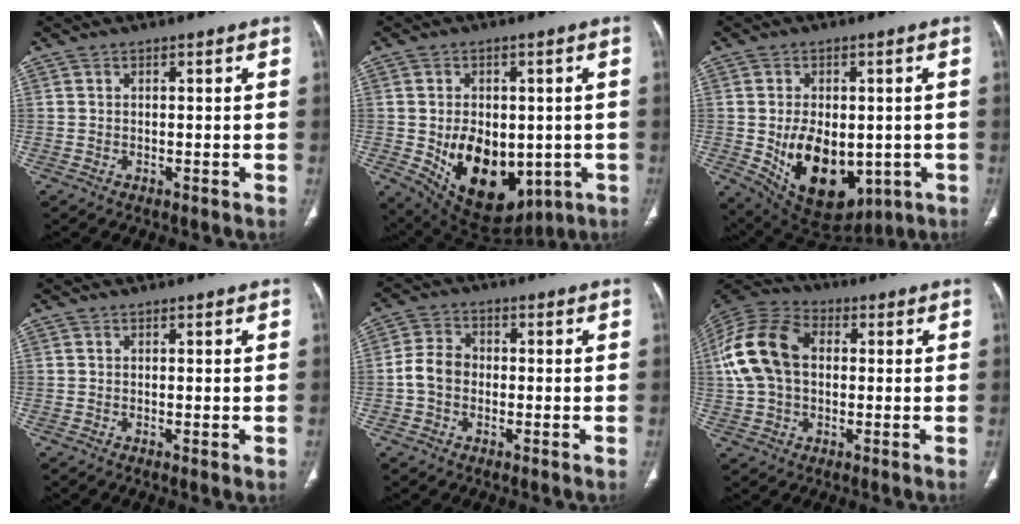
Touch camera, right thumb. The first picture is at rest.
{"total": 17.8, "force": [-2.7, 11.9, 12.9], "torque": [-0.166, -0.011, -0.005]}
{"total": 16.7, "force": [-2.8, 10.8, 12.4], "torque": [-0.169, -0.009, -0.010]}
{"total": 1.0, "force": [-0.1, 0.1, 1.0], "torque": [-0.021, -0.006, -0.002]}
{"total": 5.7, "force": [-0.9, 4.6, 3.3], "torque": [-0.054, 0.019, -0.025]}
{"total": 15.8, "force": [1.7, 11.0, 11.3], "torque": [-0.224, 0.032, 0.024]}